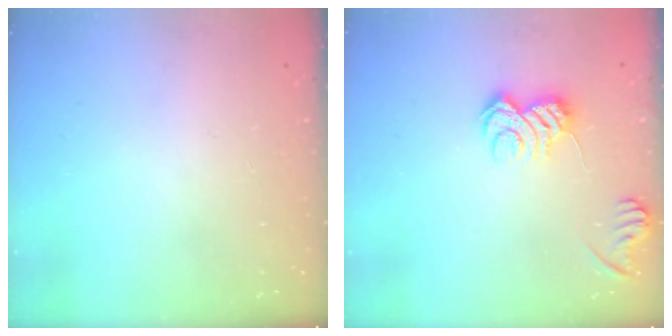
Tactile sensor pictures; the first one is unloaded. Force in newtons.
{"total": 8.2, "press": 8.2, "slide": 1.1}